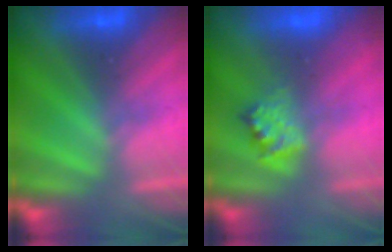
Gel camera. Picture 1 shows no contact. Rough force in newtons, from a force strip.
{"total": 2.4}